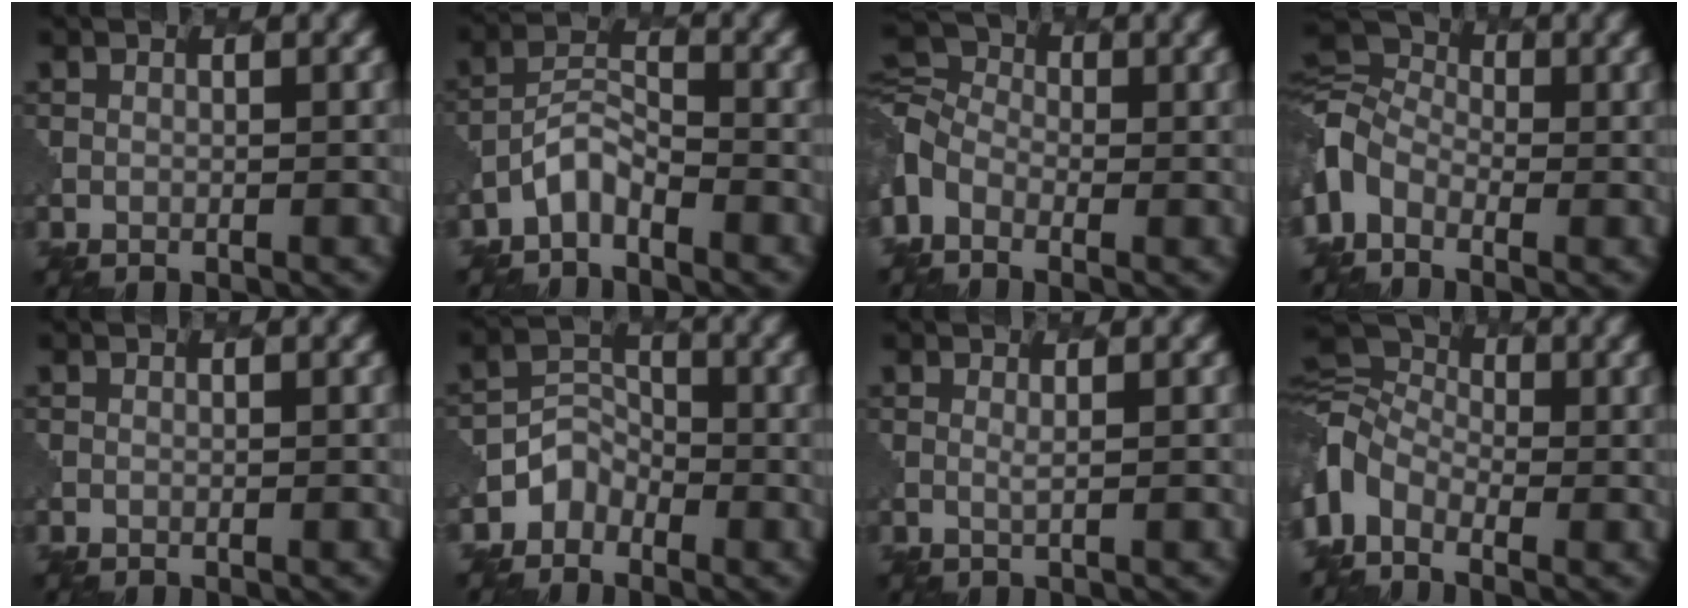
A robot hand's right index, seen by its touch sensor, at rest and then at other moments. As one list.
[{"total": 2.5, "force": [-2.1, 0.9, 1.2], "torque": [-0.023, 0.011, -0.048]}, {"total": 5.0, "force": [-1.7, 3.4, 3.2], "torque": [-0.073, 0.003, -0.055]}, {"total": 5.9, "force": [-1.9, 3.9, 3.9], "torque": [-0.087, 0.005, -0.061]}, {"total": 0.0}, {"total": 2.5, "force": [-1.7, 1.8, 0.3], "torque": [0.002, 0.008, -0.040]}, {"total": 0.8, "force": [0.5, 0.1, 0.6], "torque": [-0.009, -0.003, 0.008]}, {"total": 6.7, "force": [-2.2, 4.4, 4.5], "torque": [-0.100, 0.001, -0.066]}]